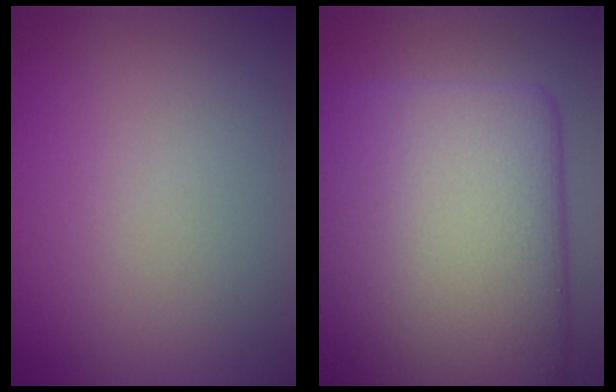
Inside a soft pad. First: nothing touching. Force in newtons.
{"total": 17.9, "press": 17.9, "slide": 0.3}